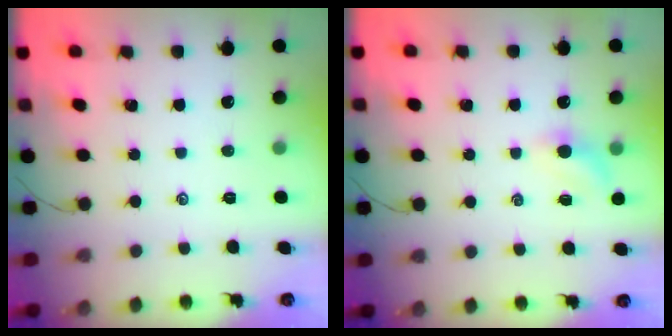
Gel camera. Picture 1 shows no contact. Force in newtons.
{"total": 5.1, "press": 4.9, "slide": 1.3}